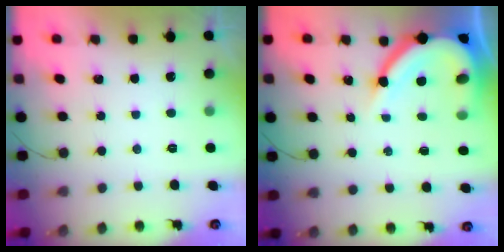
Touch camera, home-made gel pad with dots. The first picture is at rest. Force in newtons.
{"total": 13.0, "press": 12.9, "slide": 1.4}